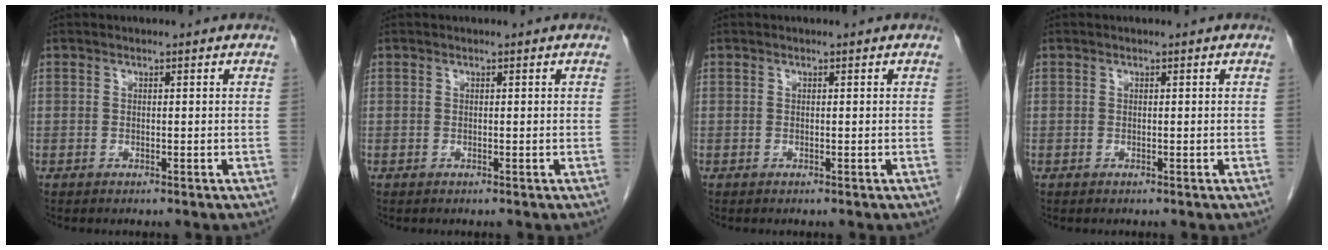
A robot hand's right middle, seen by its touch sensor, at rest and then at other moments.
{"total": 0.0}
{"total": 0.0}
{"total": 0.0}